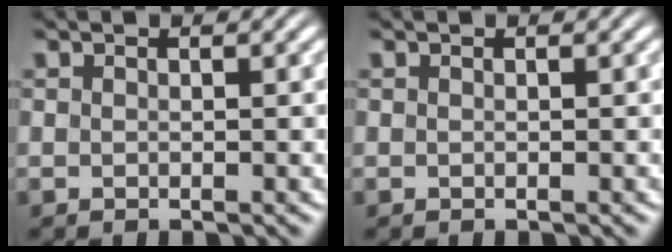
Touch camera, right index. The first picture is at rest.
{"total": 0.0}